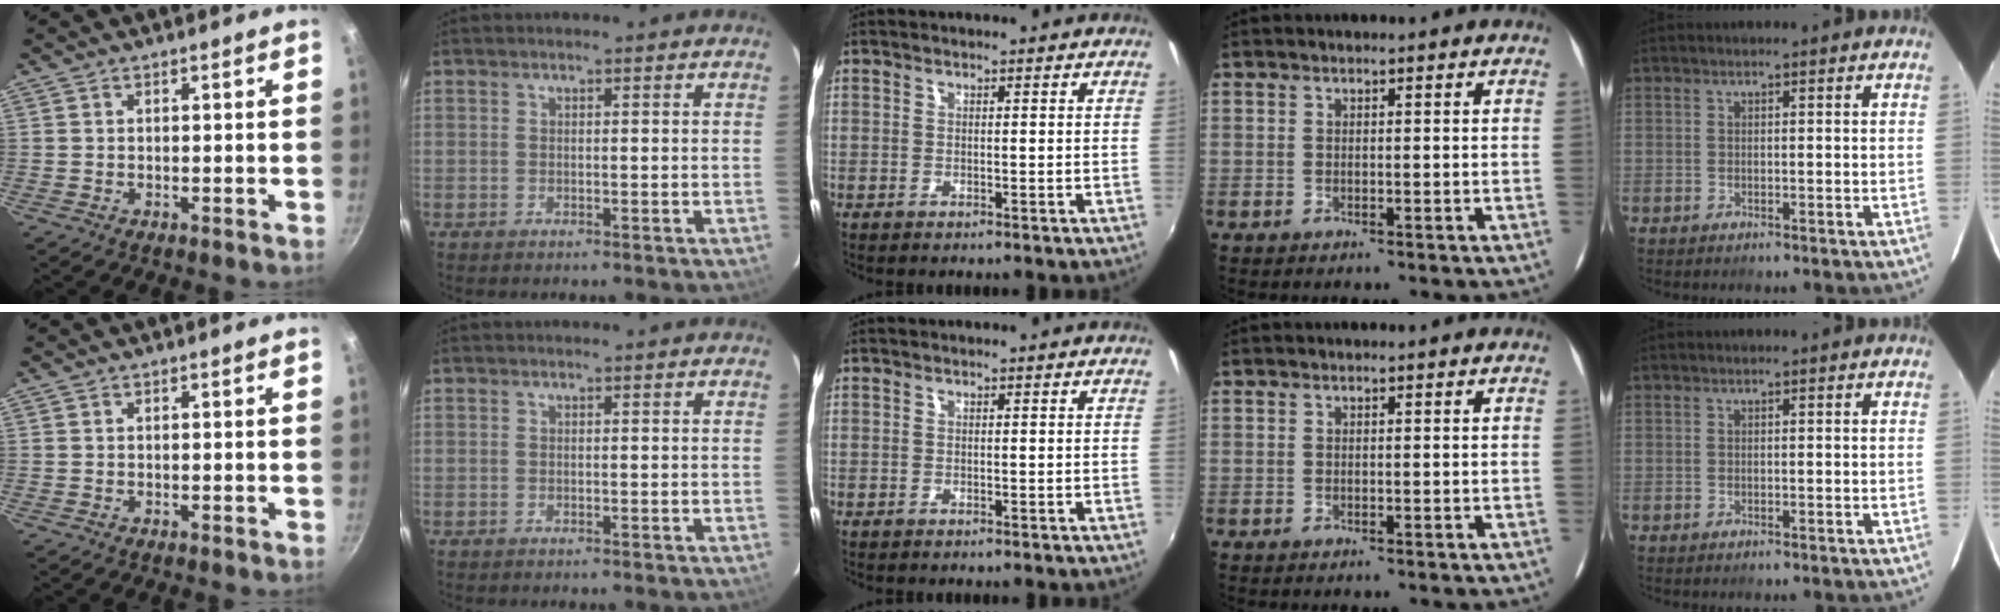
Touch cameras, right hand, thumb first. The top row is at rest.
{}